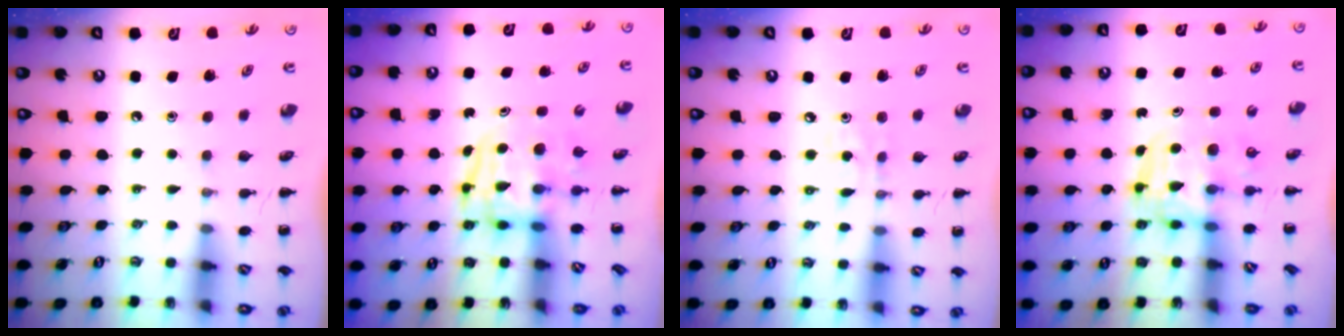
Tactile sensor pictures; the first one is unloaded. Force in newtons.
{"total": 3.7, "press": 3.7, "slide": 0.5}
{"total": 3.4, "press": 3.2, "slide": 1.1}
{"total": 3.7, "press": 3.6, "slide": 0.6}